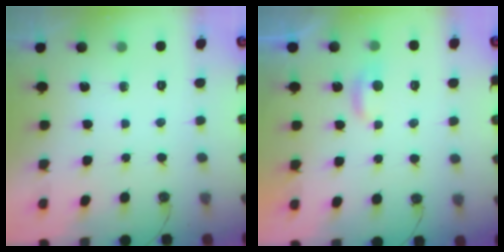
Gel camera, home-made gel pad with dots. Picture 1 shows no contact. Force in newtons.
{"total": 2.9, "press": 2.9, "slide": 0.3}